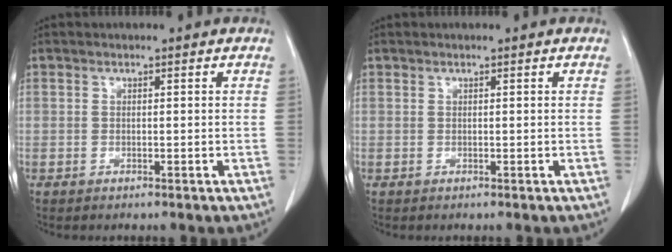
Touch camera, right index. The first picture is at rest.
{"total": 0.0}